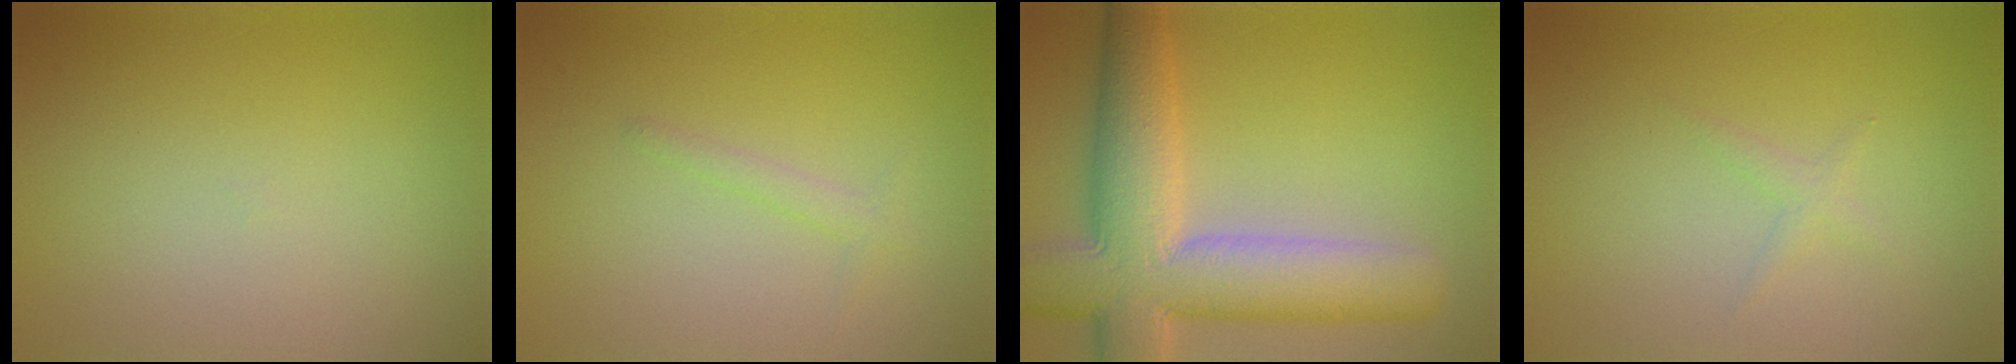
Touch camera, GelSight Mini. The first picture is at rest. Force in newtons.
{"total": 1.0, "press": 1.0, "slide": 0.0}
{"total": 11.0, "press": 11.0, "slide": 0.8}
{"total": 0.9, "press": 0.9, "slide": 0.0}